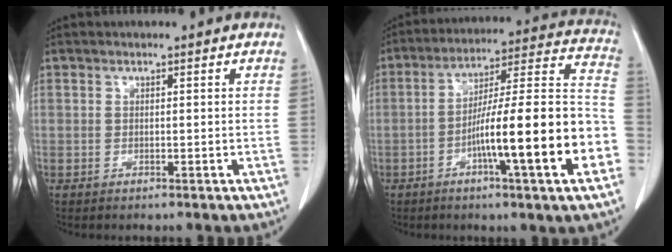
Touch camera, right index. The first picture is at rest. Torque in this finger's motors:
{"motor_torque": [2.14, 0.00, 1.05, 0.21]}